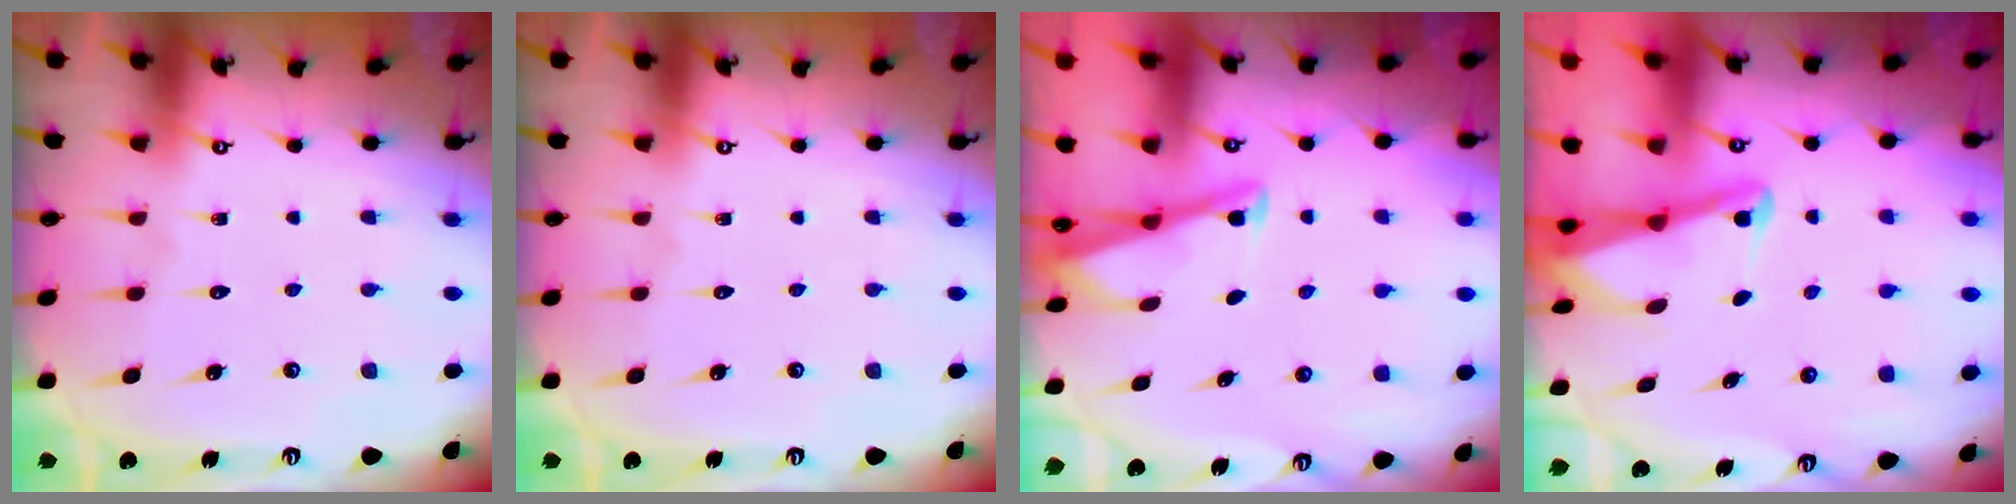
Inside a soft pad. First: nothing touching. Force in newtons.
{"total": 0.0}
{"total": 3.0, "press": 3.0, "slide": 0.3}
{"total": 2.2, "press": 2.2, "slide": 0.3}